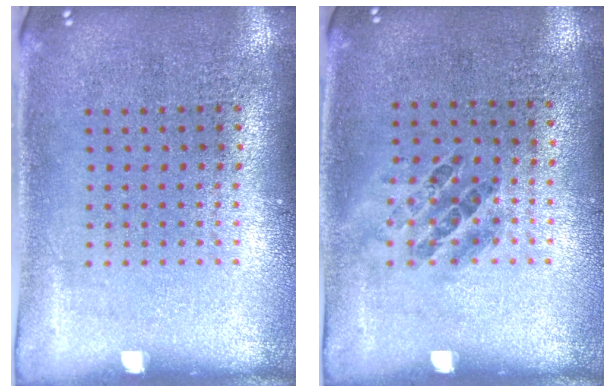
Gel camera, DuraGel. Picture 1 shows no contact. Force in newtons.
{"total": 0.9, "press": 0.6, "slide": 0.6}